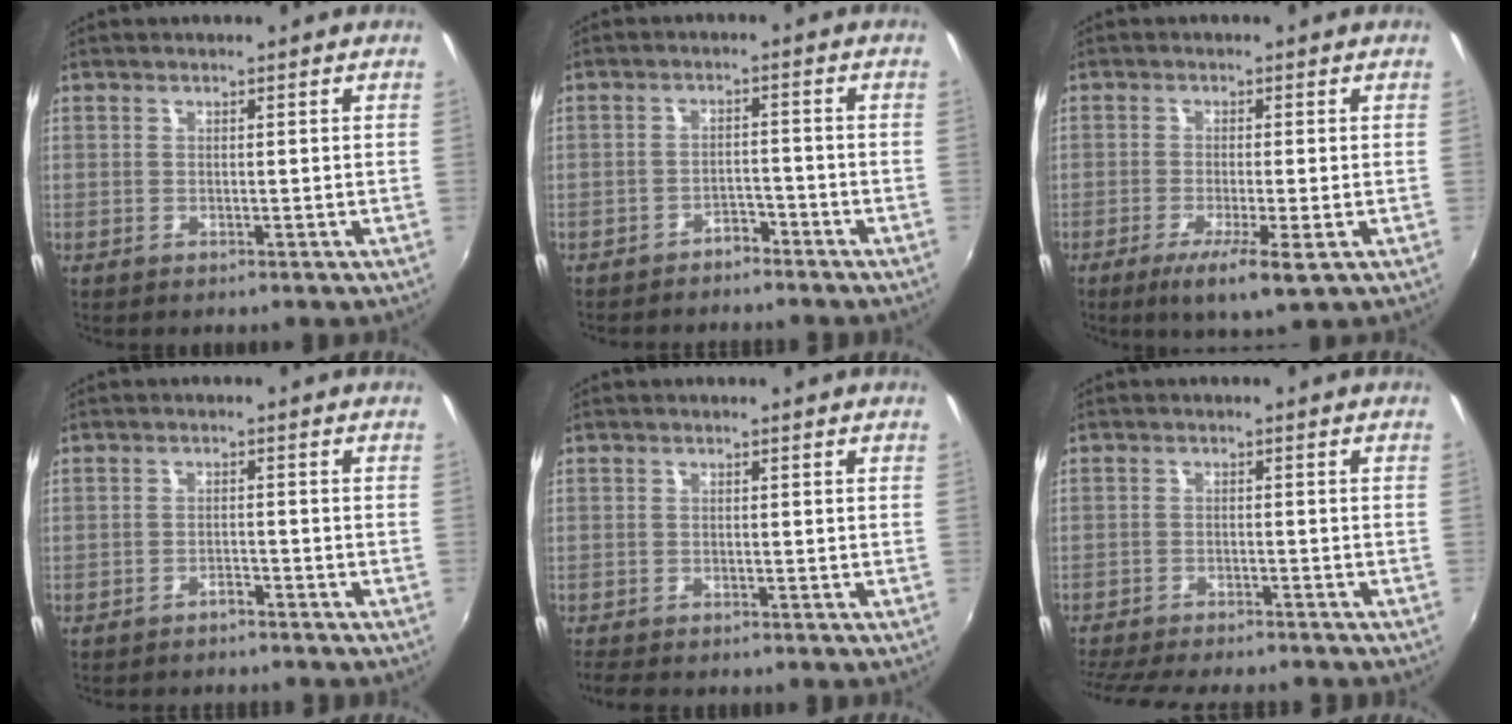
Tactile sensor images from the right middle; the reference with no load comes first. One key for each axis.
{"total": 4.8, "fx": -4.2, "fy": 1.9, "fz": 1.2, "tx": -0.034, "ty": 0.005, "tz": -0.060}
{"total": 6.0, "fx": -2.9, "fy": 0.4, "fz": 5.2, "tx": -0.109, "ty": -0.020, "tz": -0.049}
{"total": 3.7, "fx": -3.4, "fy": 1.0, "fz": 0.9, "tx": -0.036, "ty": -0.006, "tz": -0.050}
{"total": 3.4, "fx": -3.1, "fy": 0.9, "fz": 1.1, "tx": -0.036, "ty": -0.017, "tz": -0.056}
{"total": 13.9, "fx": -12.3, "fy": 3.0, "fz": 5.8, "tx": -0.134, "ty": -0.024, "tz": -0.187}